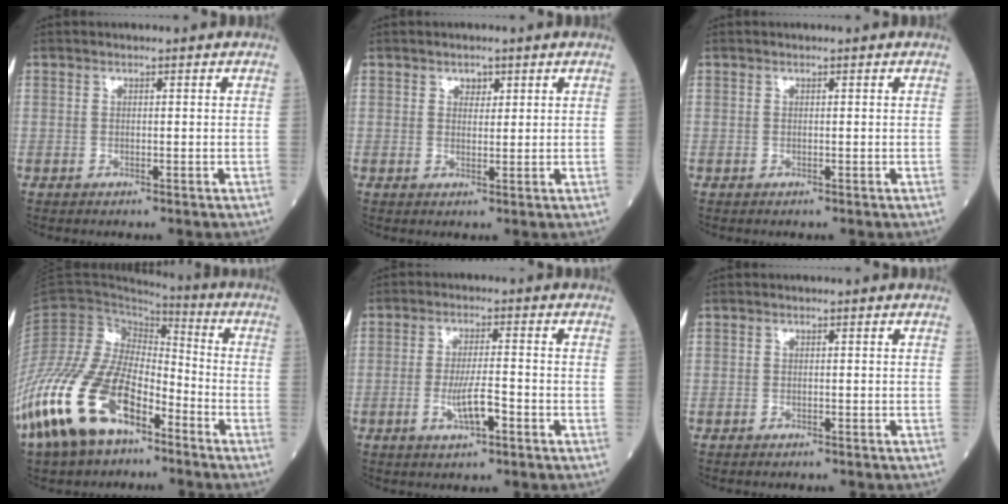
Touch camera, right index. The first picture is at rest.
{"total": 1.7, "force": [1.0, 1.2, 0.8], "torque": [-0.006, -0.001, 0.015]}
{"total": 0.0}
{"total": 18.0, "force": [-10.6, 7.9, 12.2], "torque": [-0.276, -0.001, -0.206]}
{"total": 5.3, "force": [-2.0, 0.9, 4.8], "torque": [-0.092, -0.002, -0.035]}
{"total": 1.0, "force": [-0.9, 0.2, 0.3], "torque": [-0.010, -0.002, -0.011]}